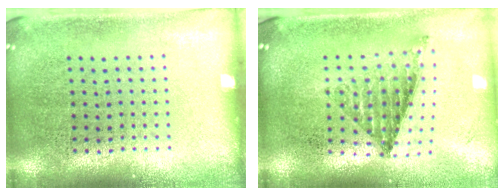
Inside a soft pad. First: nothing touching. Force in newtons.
{"total": 0.9, "press": 0.9, "slide": 0.2}